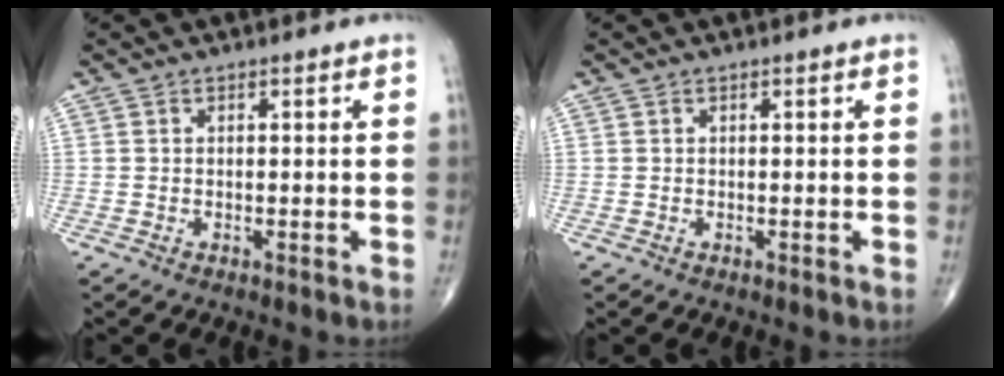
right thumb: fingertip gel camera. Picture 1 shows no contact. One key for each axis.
{"total": 0.0}